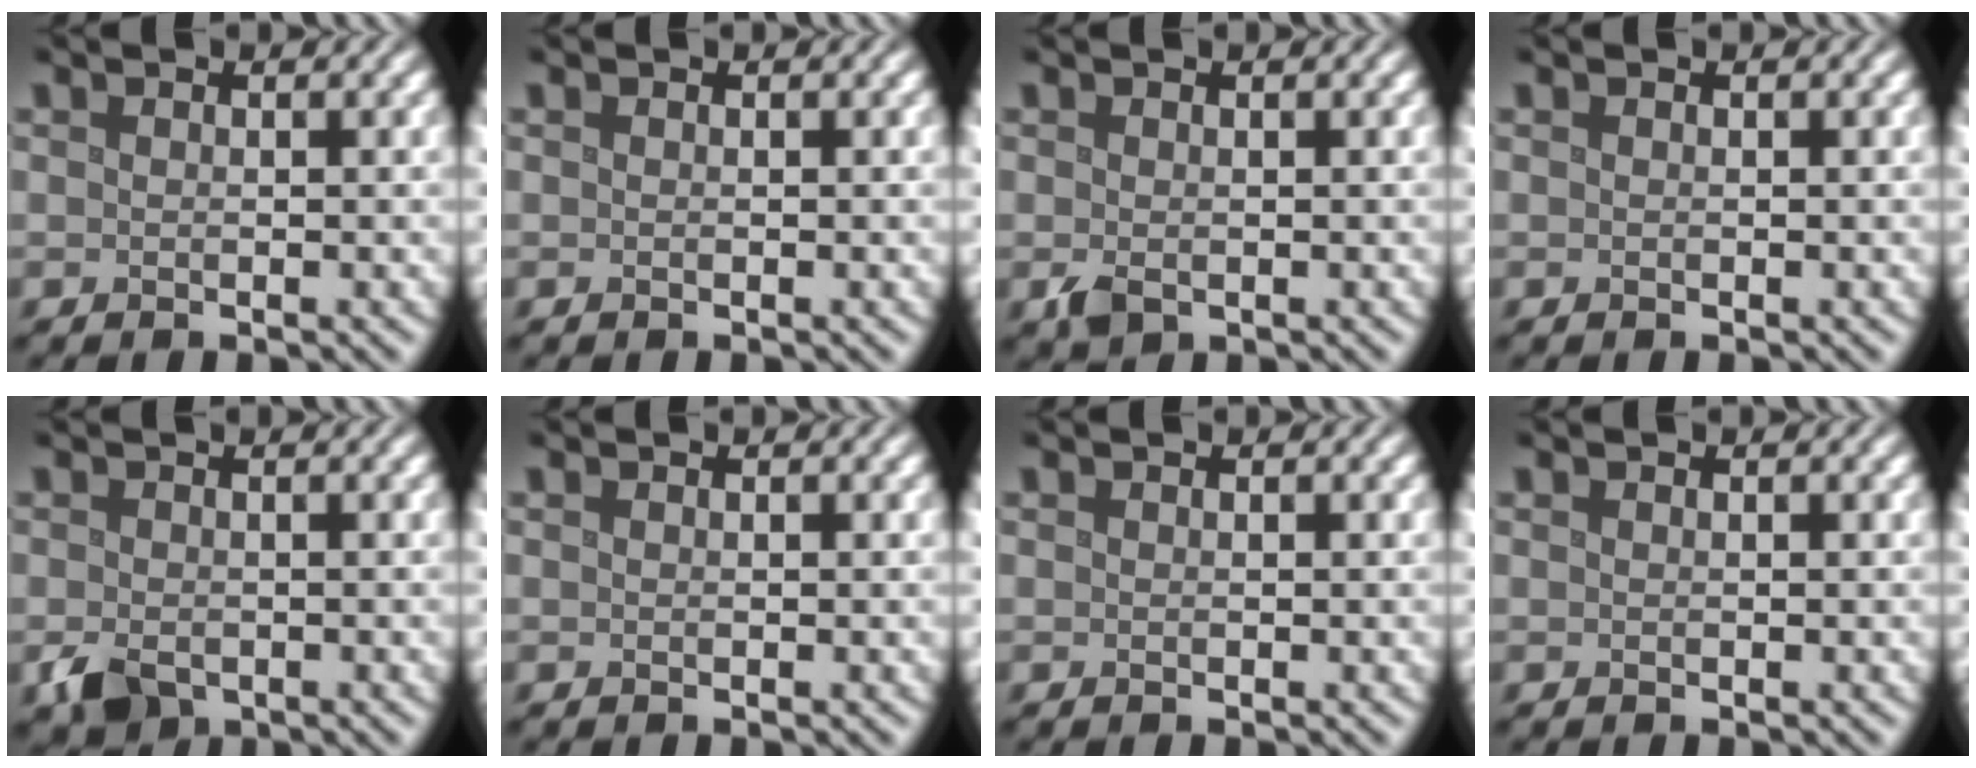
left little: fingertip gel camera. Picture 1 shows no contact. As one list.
[{"total": 0.0}, {"total": 1.5, "force": [-0.5, 1.0, 1.0], "torque": [-0.028, -0.007, -0.008]}, {"total": 0.0}, {"total": 2.8, "force": [-1.3, 1.9, 1.7], "torque": [-0.035, -0.008, -0.028]}, {"total": 0.0}, {"total": 0.0}, {"total": 0.0}]